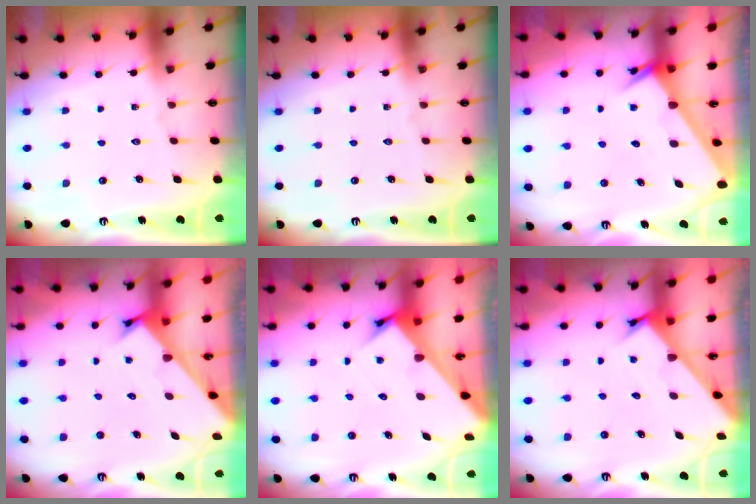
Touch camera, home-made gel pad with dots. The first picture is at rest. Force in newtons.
{"total": 0.0}
{"total": 2.5, "press": 2.5, "slide": 0.1}
{"total": 2.5, "press": 2.5, "slide": 0.3}
{"total": 3.9, "press": 3.9, "slide": 0.3}
{"total": 3.7, "press": 3.7, "slide": 0.2}